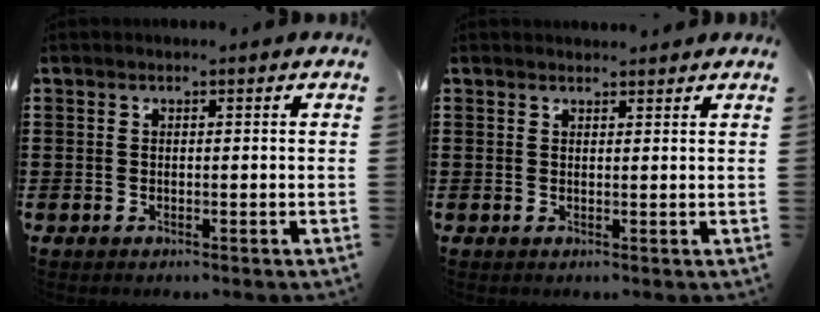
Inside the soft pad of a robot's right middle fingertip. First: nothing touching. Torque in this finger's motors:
{"motor_torque": [-0.54, 0.08, -0.09, -0.02]}